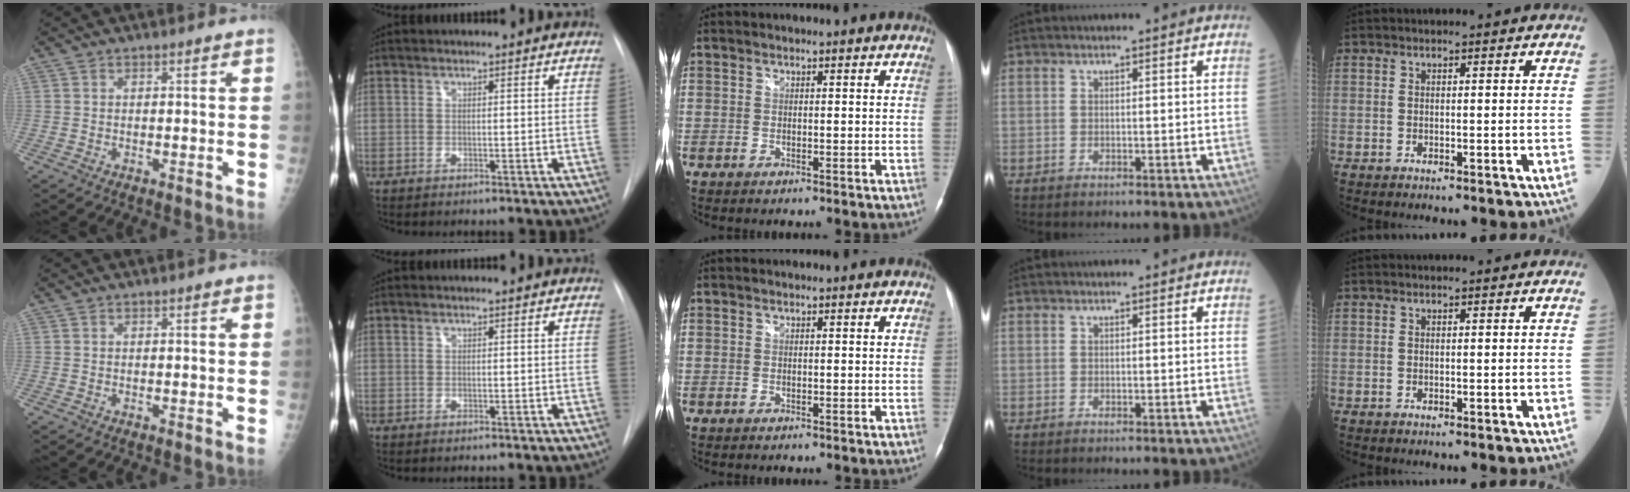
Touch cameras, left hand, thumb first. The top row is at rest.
{}